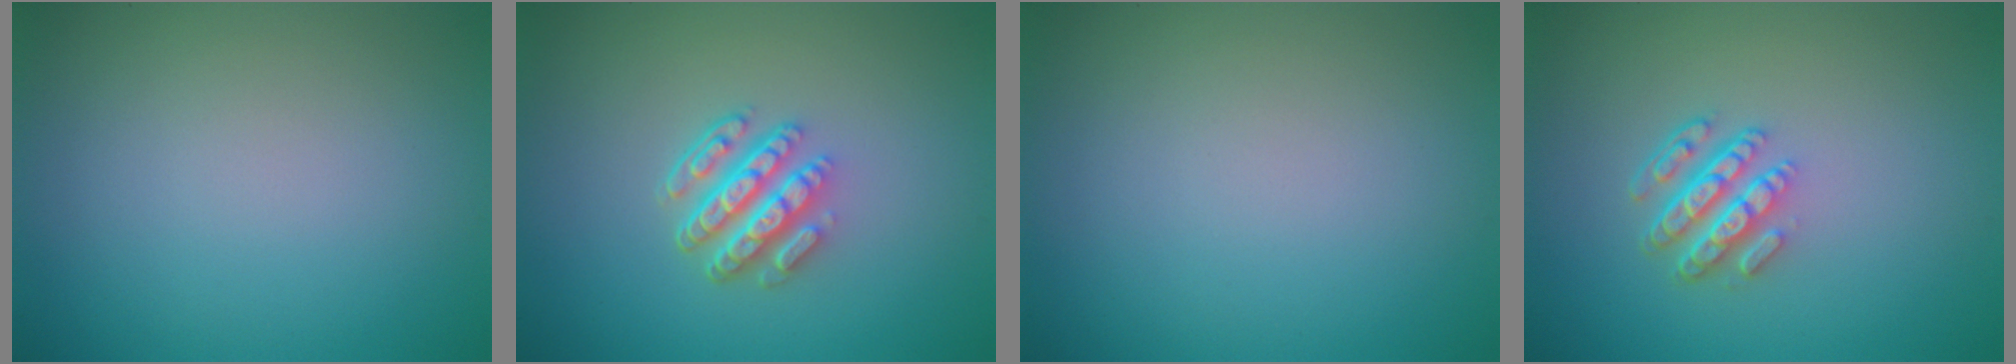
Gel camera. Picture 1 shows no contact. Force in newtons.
{"total": 4.8, "press": 3.5, "slide": 3.3}
{"total": 0.0}
{"total": 4.1, "press": 2.9, "slide": 2.9}